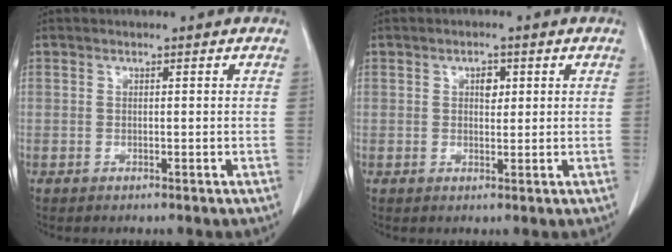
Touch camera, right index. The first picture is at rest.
{"total": 2.1, "force": [0.7, 1.2, 1.6], "torque": [-0.023, 0.001, 0.011]}